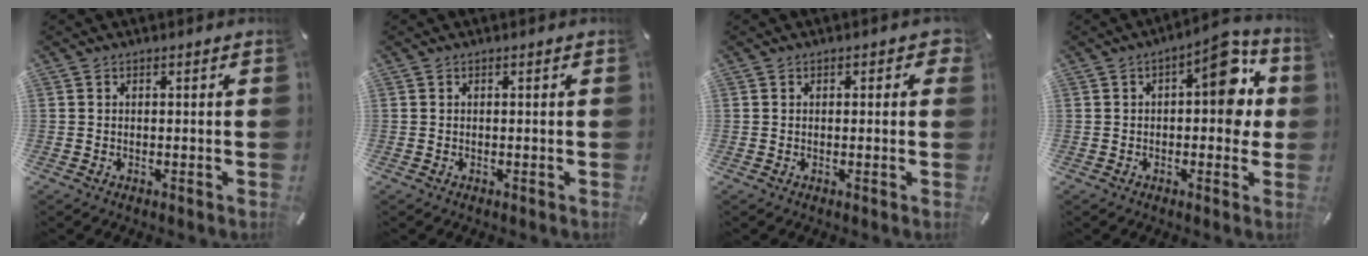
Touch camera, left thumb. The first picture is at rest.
{"total": 0.0}
{"total": 1.7, "force": [0.2, 1.1, 1.3], "torque": [-0.009, 0.001, -0.002]}
{"total": 12.0, "force": [2.9, 5.6, 10.2], "torque": [-0.111, -0.019, 0.040]}